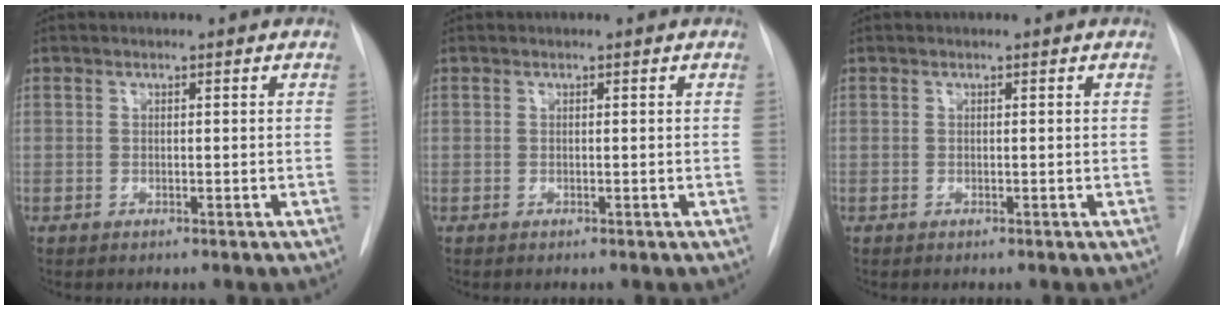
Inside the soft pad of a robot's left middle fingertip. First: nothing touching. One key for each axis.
{"total": 0.0}
{"total": 0.0}